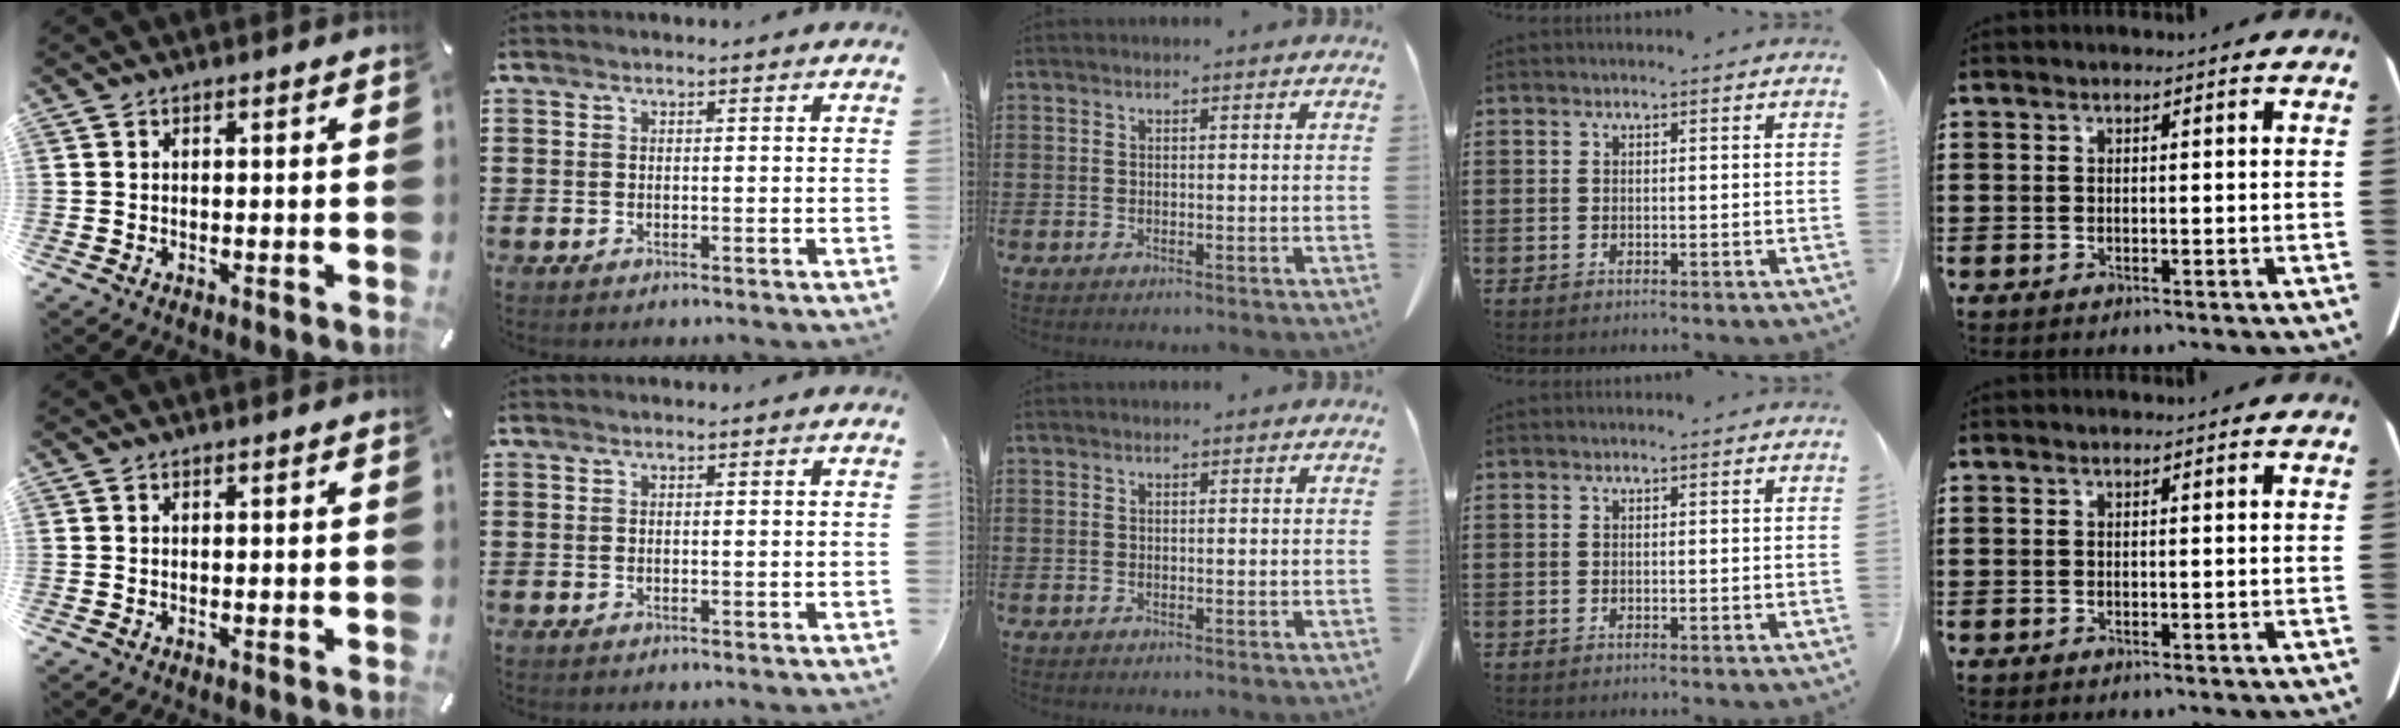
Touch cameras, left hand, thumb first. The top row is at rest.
{}